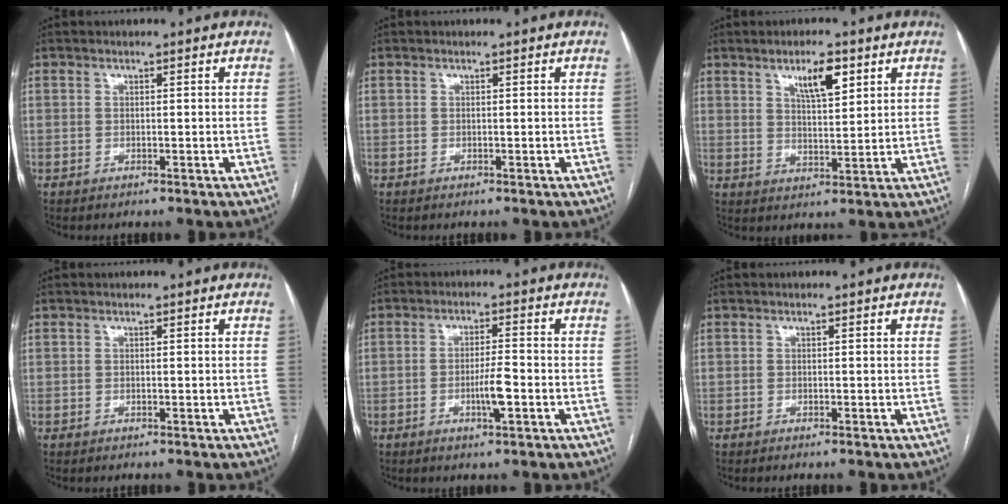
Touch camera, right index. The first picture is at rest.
{"total": 0.0}
{"total": 6.4, "force": [3.6, 1.7, 5.0], "torque": [-0.086, -0.001, 0.061]}
{"total": 0.0}
{"total": 4.5, "force": [-1.4, 0.4, 4.2], "torque": [-0.076, -0.003, -0.024]}
{"total": 0.0}